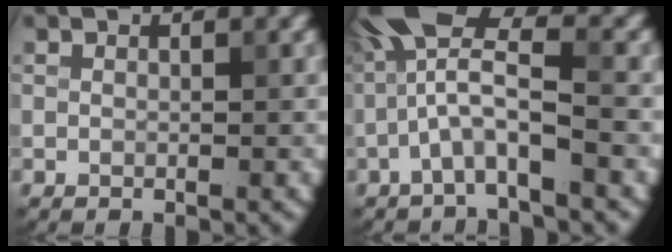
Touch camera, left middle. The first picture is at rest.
{"total": 5.9, "force": [-1.6, 1.4, 5.6], "torque": [-0.111, 0.024, -0.036]}